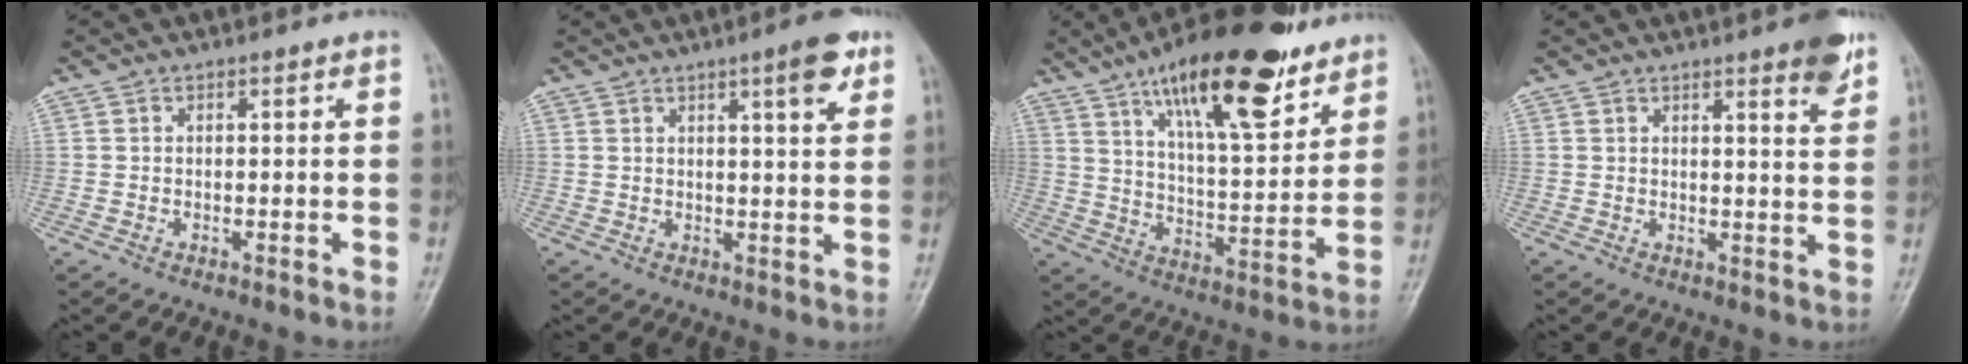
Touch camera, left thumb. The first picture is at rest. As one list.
[{"total": 5.9, "force": [3.4, 1.1, 4.7], "torque": [-0.058, -0.015, 0.043]}, {"total": 21.7, "force": [13.8, 7.1, 15.2], "torque": [-0.212, -0.058, 0.225]}, {"total": 5.6, "force": [3.8, 0.9, 4.1], "torque": [-0.043, -0.021, 0.046]}]